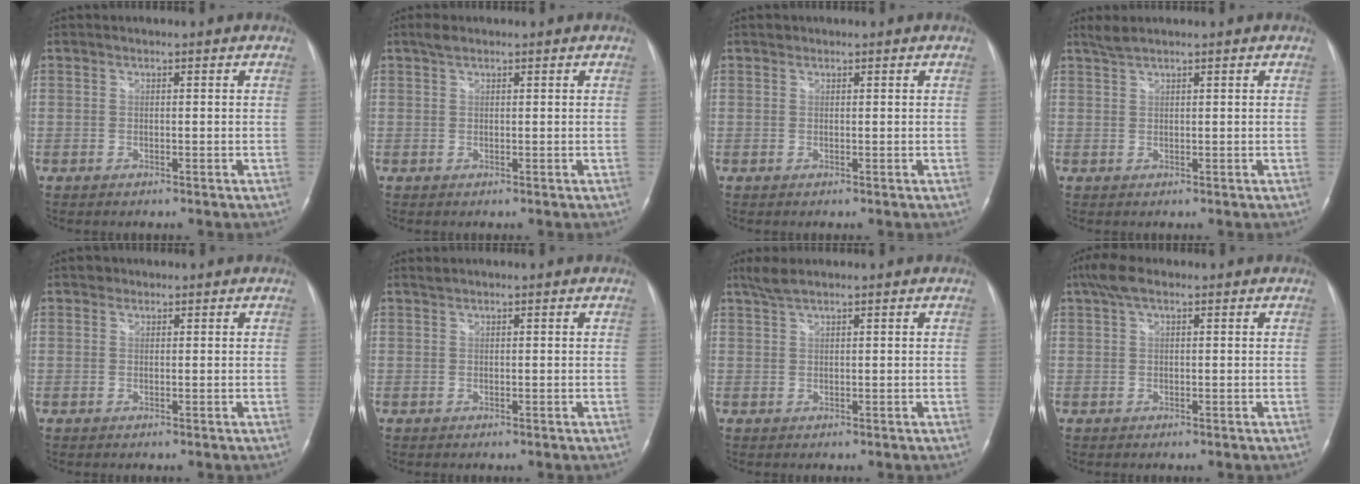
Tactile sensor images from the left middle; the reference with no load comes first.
{"total": 1.4, "force": [1.1, 0.5, 0.7], "torque": [-0.020, 0.010, 0.022]}
{"total": 0.6, "force": [0.5, 0.2, 0.0], "torque": [-0.005, 0.002, 0.008]}
{"total": 1.7, "force": [1.6, -0.2, 0.7], "torque": [-0.022, 0.009, 0.037]}
{"total": 0.7, "force": [0.6, 0.3, 0.0], "torque": [-0.004, 0.002, 0.009]}
{"total": 0.5, "force": [0.5, -0.2, 0.1], "torque": [-0.009, 0.006, 0.014]}
{"total": 2.4, "force": [2.0, 0.0, 1.3], "torque": [-0.037, 0.009, 0.045]}
{"total": 3.6, "force": [2.3, 1.1, 2.6], "torque": [-0.063, 0.026, 0.045]}